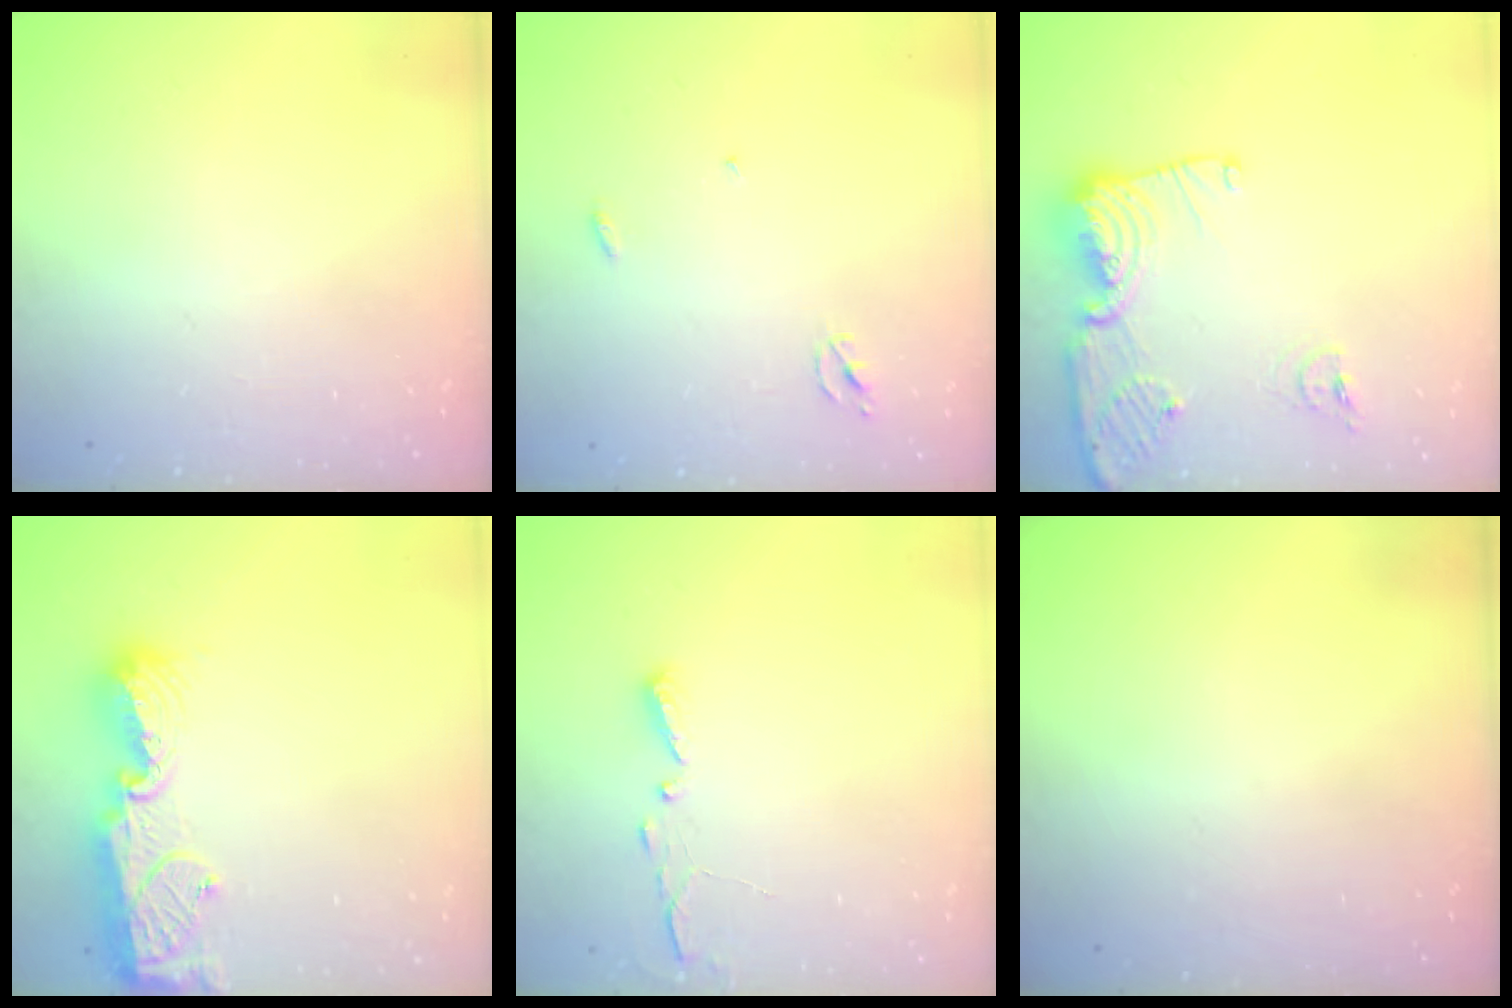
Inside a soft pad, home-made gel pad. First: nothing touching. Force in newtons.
{"total": 2.3, "press": 2.3, "slide": 0.2}
{"total": 14.2, "press": 14.1, "slide": 1.6}
{"total": 11.0, "press": 11.0, "slide": 0.6}
{"total": 3.1, "press": 3.1, "slide": 0.3}
{"total": 0.0}